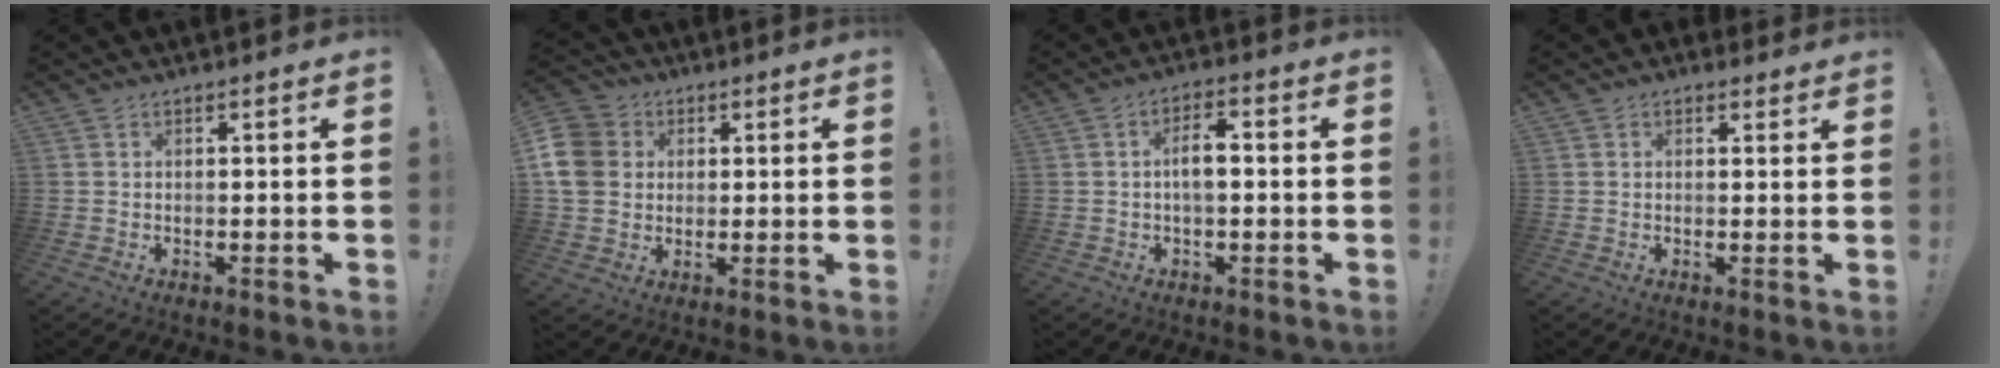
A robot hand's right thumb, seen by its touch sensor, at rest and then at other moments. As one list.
[{"total": 10.5, "force": [1.7, 9.2, 4.9], "torque": [-0.099, 0.001, 0.035]}, {"total": 6.0, "force": [-0.3, 2.4, 5.5], "torque": [-0.101, 0.010, -0.009]}, {"total": 1.8, "force": [1.0, 1.5, 0.3], "torque": [0.009, -0.002, 0.015]}]